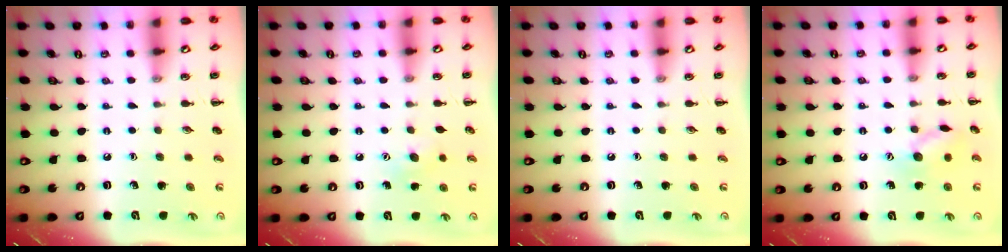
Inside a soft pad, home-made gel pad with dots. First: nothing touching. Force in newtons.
{"total": 5.3, "press": 5.1, "slide": 1.3}
{"total": 0.0}
{"total": 9.5, "press": 9.4, "slide": 0.7}